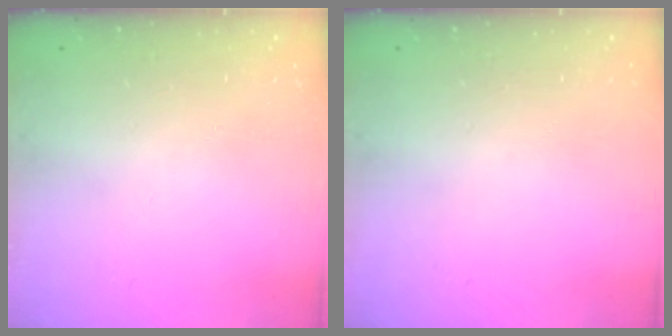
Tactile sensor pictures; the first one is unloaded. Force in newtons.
{"total": 0.0}